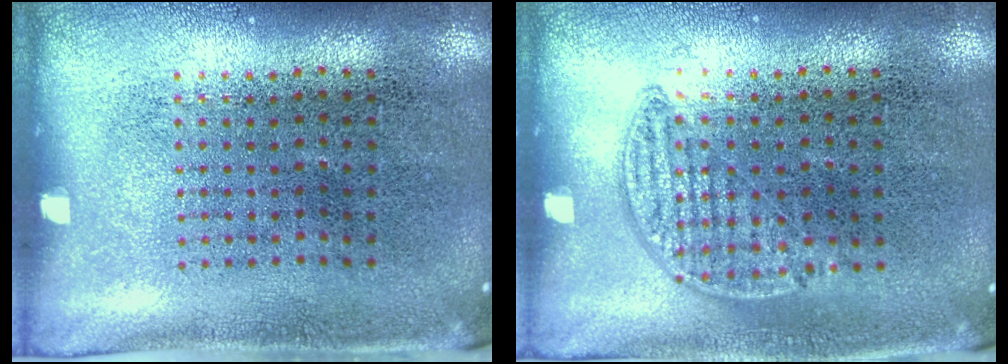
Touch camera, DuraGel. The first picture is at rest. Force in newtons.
{"total": 0.8, "press": 0.6, "slide": 0.5}